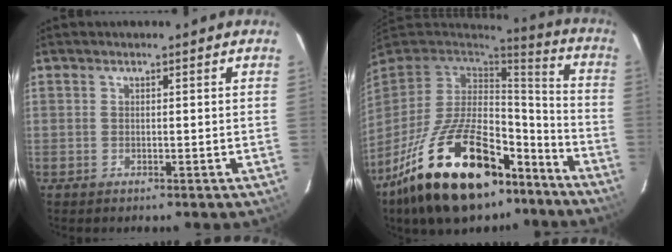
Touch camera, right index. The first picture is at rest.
{"total": 28.3, "force": [-17.3, 13.4, 18.0], "torque": [-0.344, -0.005, -0.262]}